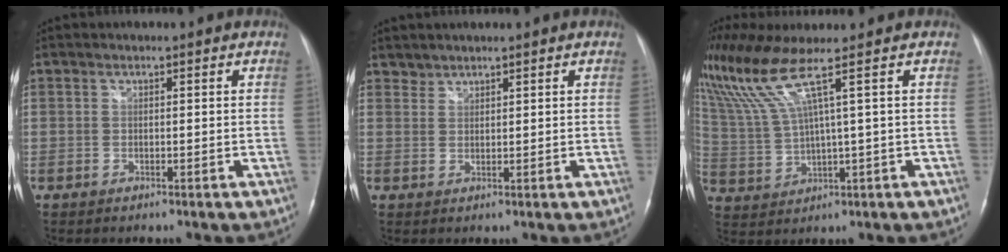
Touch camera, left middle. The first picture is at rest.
{"total": 1.4, "force": [1.3, 0.4, -0.4], "torque": [0.009, 0.006, 0.024]}
{"total": 8.2, "force": [5.2, -1.8, 6.0], "torque": [-0.140, 0.008, 0.120]}